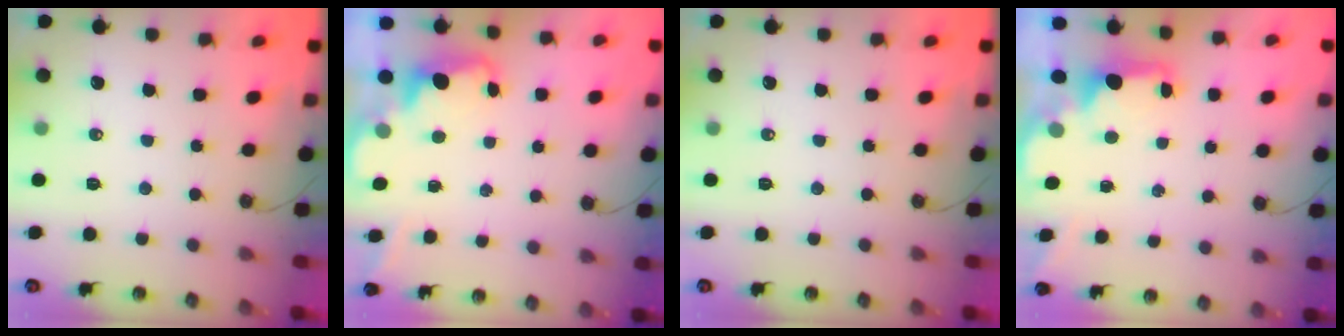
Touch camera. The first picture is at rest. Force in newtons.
{"total": 2.1, "press": 2.0, "slide": 0.6}
{"total": 0.0}
{"total": 1.8, "press": 1.6, "slide": 0.7}